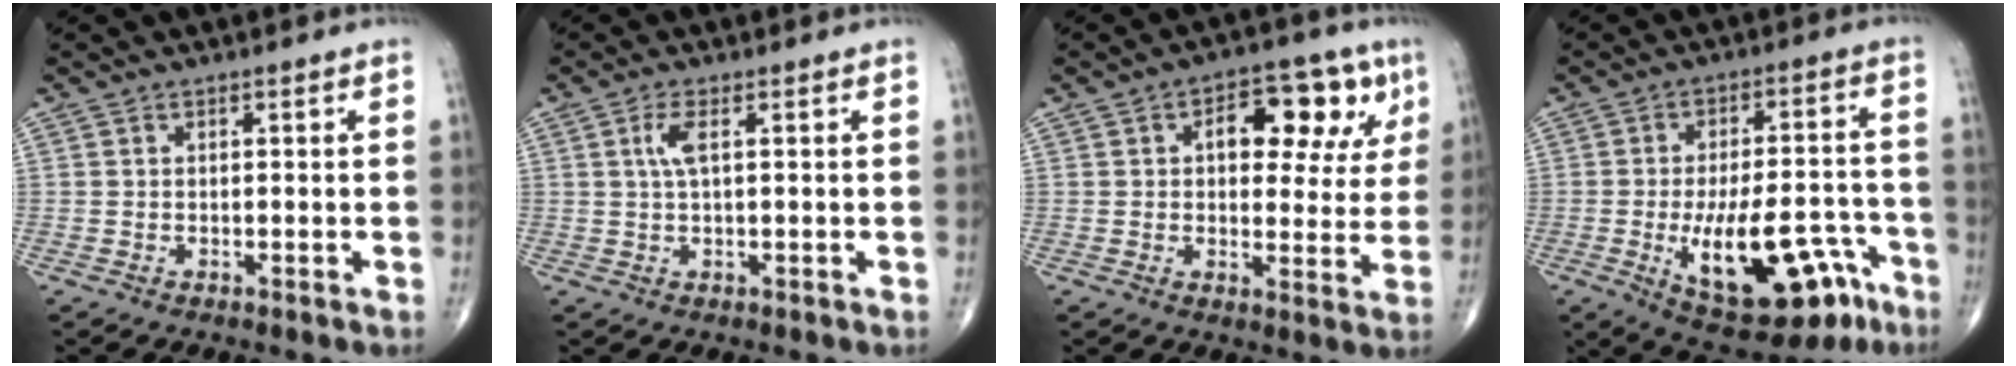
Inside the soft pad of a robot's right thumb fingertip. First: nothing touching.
{"total": 3.0, "force": [0.8, 0.7, 2.8], "torque": [-0.071, 0.006, 0.019]}
{"total": 13.6, "force": [4.7, 7.5, 10.3], "torque": [-0.091, 0.006, 0.061]}
{"total": 19.8, "force": [-8.2, 8.7, 15.8], "torque": [-0.214, 0.042, -0.103]}